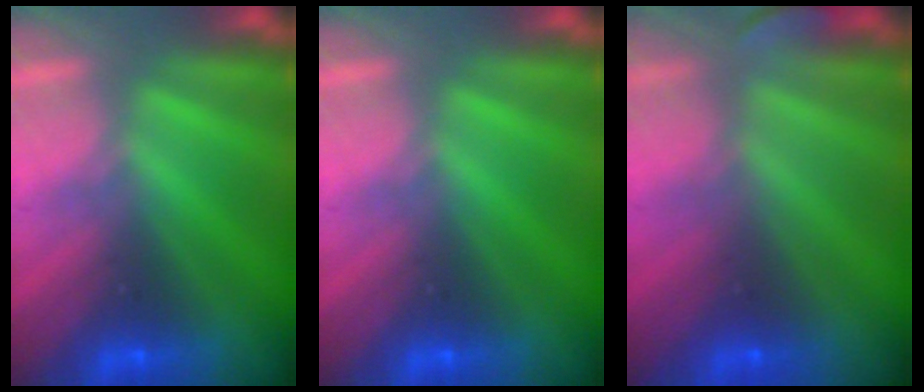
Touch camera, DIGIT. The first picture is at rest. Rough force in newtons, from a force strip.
{"total": 0.0}
{"total": 2.3}